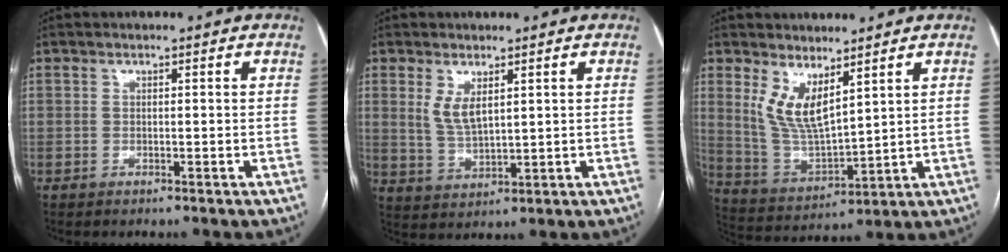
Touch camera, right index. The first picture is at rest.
{"total": 4.4, "force": [1.9, 1.7, 3.6], "torque": [-0.076, -0.006, 0.047]}
{"total": 8.5, "force": [4.6, 2.7, 6.6], "torque": [-0.135, -0.013, 0.104]}